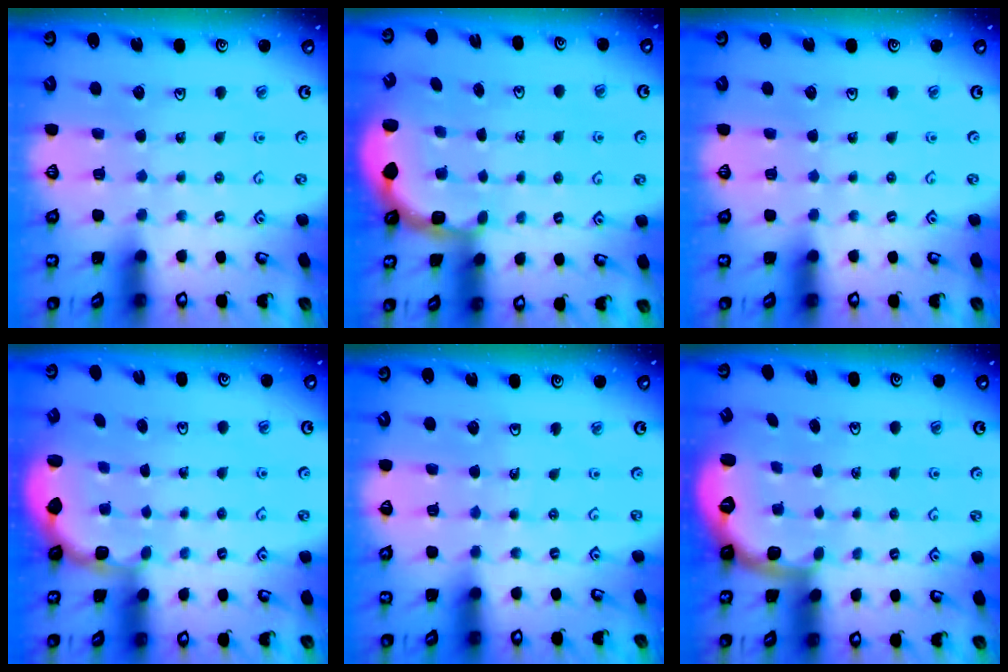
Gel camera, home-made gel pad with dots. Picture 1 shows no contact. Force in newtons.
{"total": 2.6, "press": 2.3, "slide": 1.3}
{"total": 0.0}
{"total": 2.7, "press": 2.0, "slide": 1.8}
{"total": 4.7, "press": 4.4, "slide": 1.4}
{"total": 2.7, "press": 1.7, "slide": 2.1}